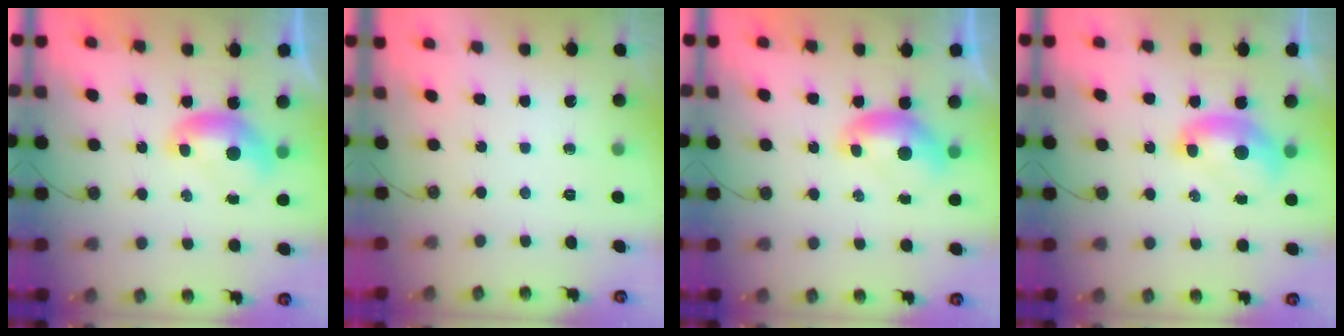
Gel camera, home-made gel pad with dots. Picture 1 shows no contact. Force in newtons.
{"total": 0.0}
{"total": 0.0}
{"total": 2.0, "press": 2.0, "slide": 0.4}